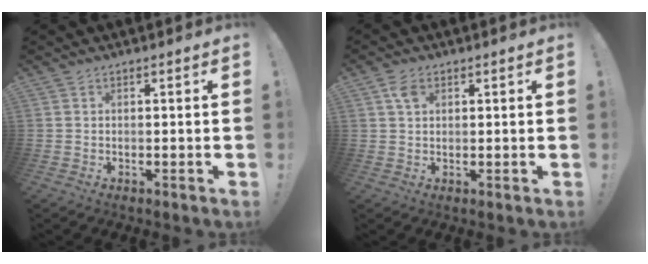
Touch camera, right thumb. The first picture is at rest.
{"total": 3.6, "force": [1.5, 2.2, 2.4], "torque": [-0.041, 0.001, 0.028]}